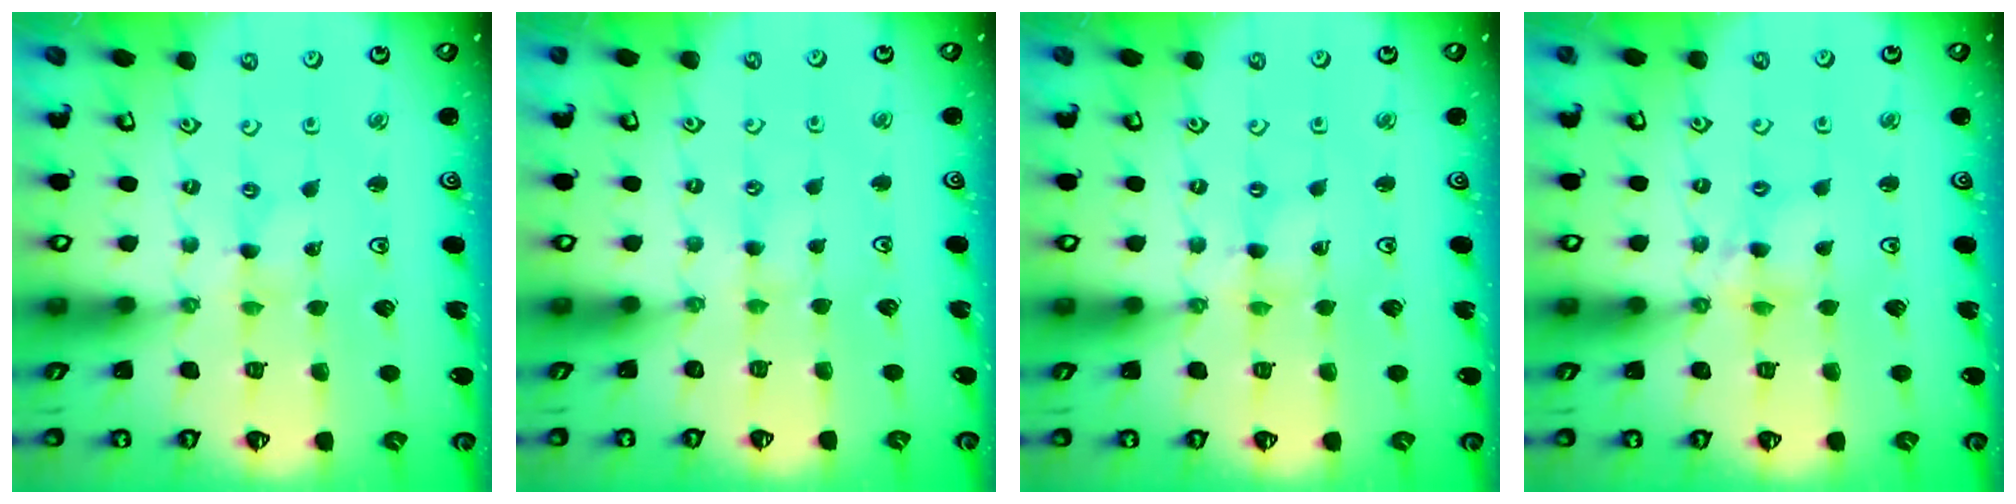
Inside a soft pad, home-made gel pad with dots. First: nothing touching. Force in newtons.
{"total": 2.1, "press": 2.1, "slide": 0.3}
{"total": 0.9, "press": 0.9, "slide": 0.2}
{"total": 5.6, "press": 5.6, "slide": 0.5}